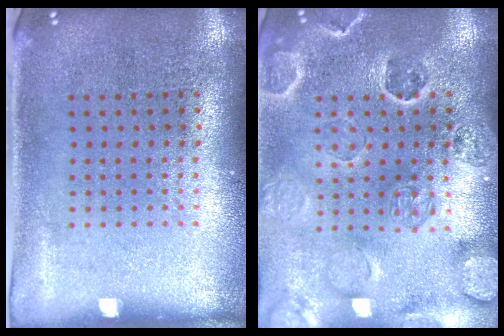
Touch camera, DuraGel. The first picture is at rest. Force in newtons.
{"total": 2.6, "press": 2.5, "slide": 0.8}